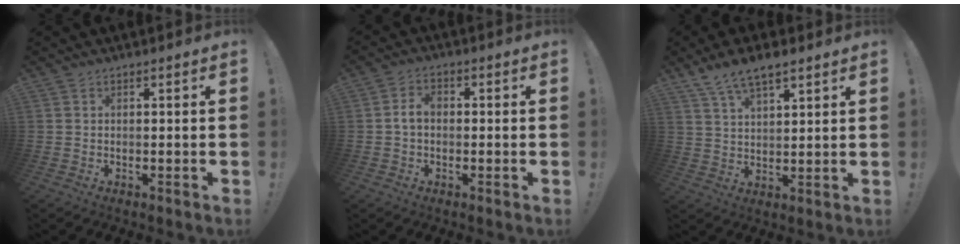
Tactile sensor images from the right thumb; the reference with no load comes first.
{"total": 4.0, "force": [-0.2, 2.6, 3.0], "torque": [-0.049, 0.010, -0.005]}
{"total": 7.9, "force": [5.7, 3.0, 4.6], "torque": [-0.082, -0.022, 0.105]}